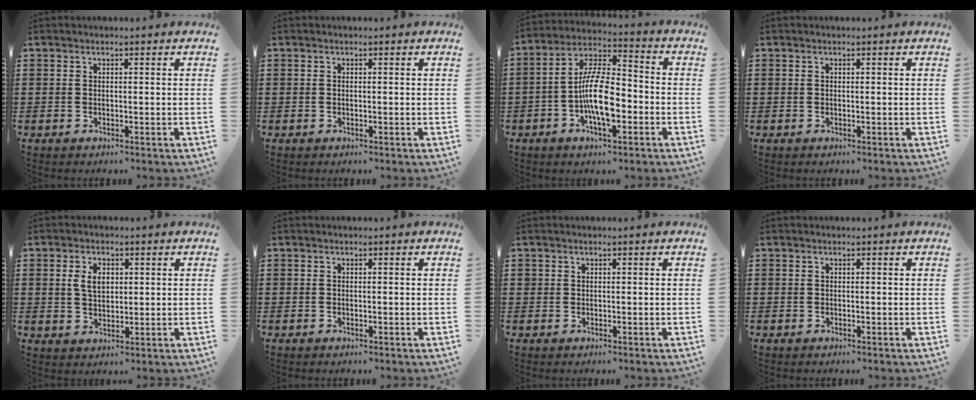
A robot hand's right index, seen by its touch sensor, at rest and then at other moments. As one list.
[{"total": 0.0}, {"total": 10.8, "force": [-2.8, 4.4, 9.4], "torque": [-0.192, -0.003, -0.057]}, {"total": 0.0}, {"total": 4.1, "force": [0.9, 2.6, 3.0], "torque": [-0.065, 0.012, 0.015]}, {"total": 0.0}, {"total": 0.7, "force": [0.2, 0.6, 0.1], "torque": [-0.004, 0.004, 0.005]}, {"total": 0.0}]